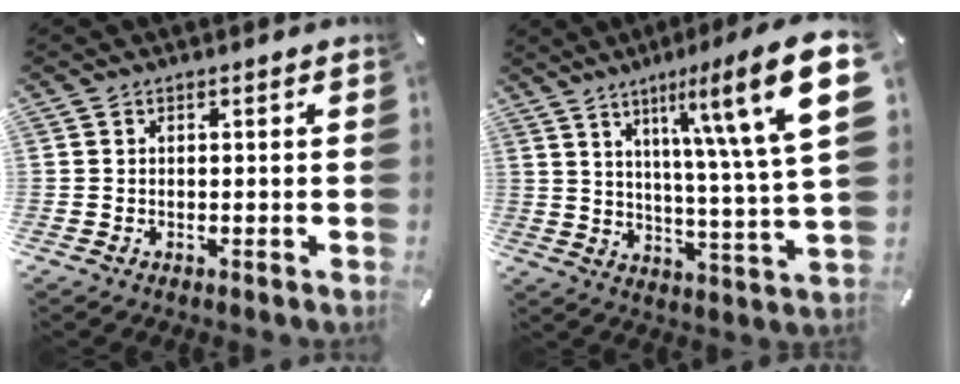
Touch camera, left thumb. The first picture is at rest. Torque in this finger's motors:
{"motor_torque": [2.47, 2.54, 1.41, -1.36, 0.20]}